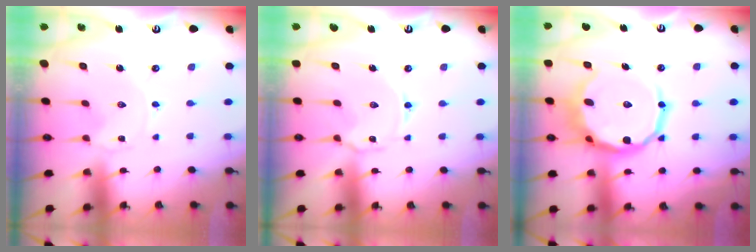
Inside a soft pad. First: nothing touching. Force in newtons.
{"total": 3.5, "press": 3.4, "slide": 0.4}
{"total": 16.4, "press": 16.1, "slide": 3.0}